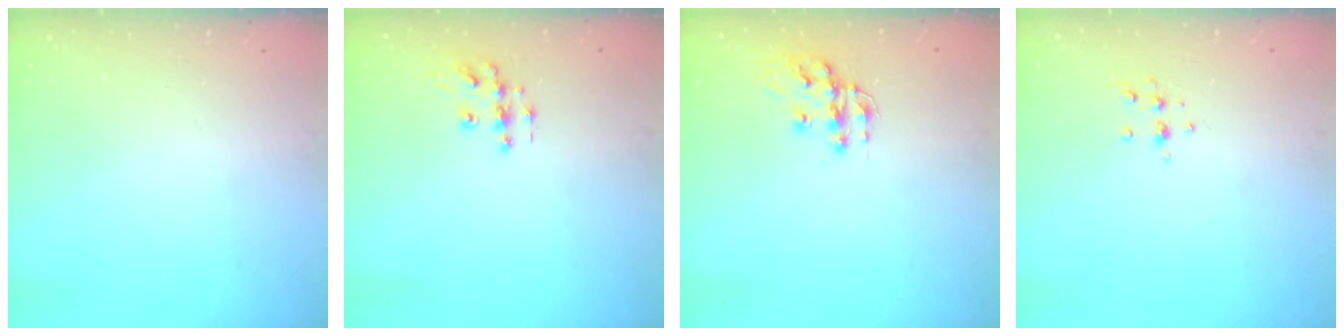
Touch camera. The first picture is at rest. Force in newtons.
{"total": 8.7, "press": 8.7, "slide": 0.5}
{"total": 11.6, "press": 11.5, "slide": 0.8}
{"total": 6.2, "press": 6.1, "slide": 0.8}